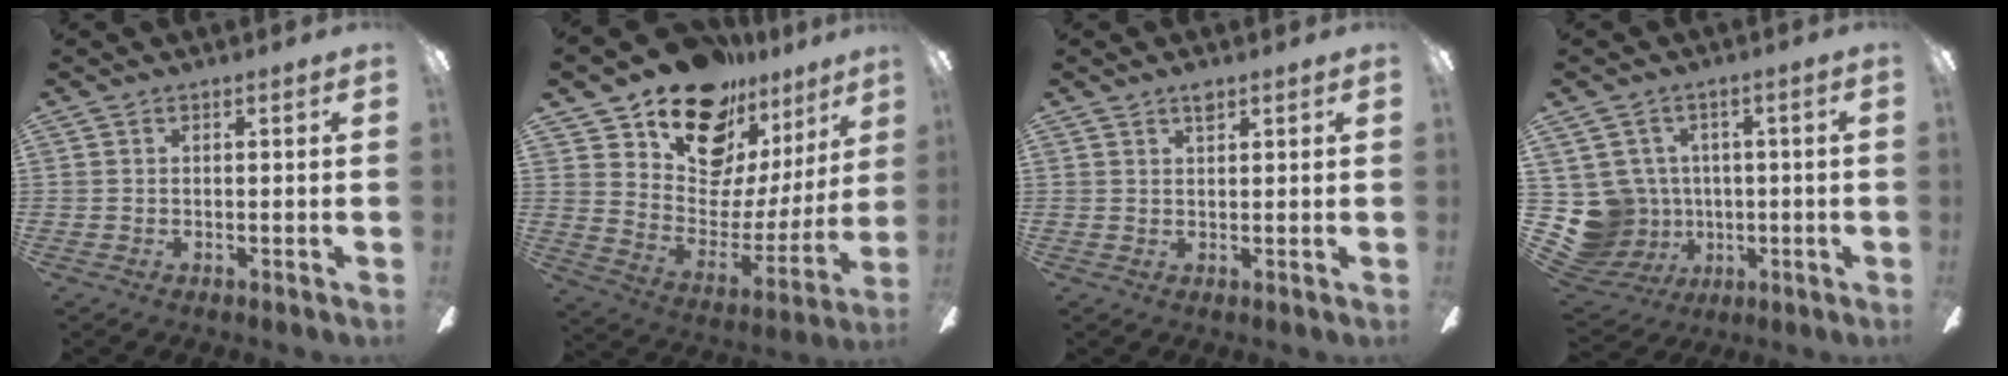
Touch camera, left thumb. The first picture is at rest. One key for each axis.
{"total": 17.9, "fx": 14.1, "fy": 8.9, "fz": 6.6, "tx": -0.116, "ty": -0.112, "tz": 0.250}
{"total": 2.2, "fx": 1.7, "fy": 0.8, "fz": 1.0, "tx": -0.016, "ty": -0.003, "tz": 0.030}
{"total": 10.6, "fx": -0.4, "fy": 10.4, "fz": 2.2, "tx": -0.104, "ty": 0.000, "tz": 0.002}